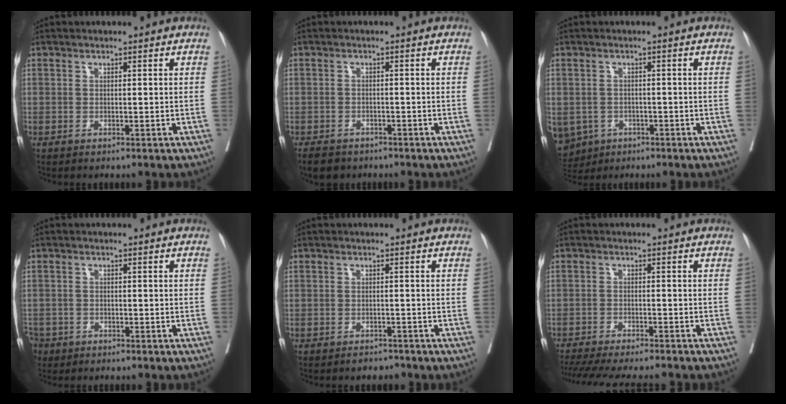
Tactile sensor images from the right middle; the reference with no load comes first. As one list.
[{"total": 4.6, "force": [-3.7, 2.5, 1.3], "torque": [-0.021, -0.002, -0.054]}, {"total": 11.3, "force": [-5.2, 9.3, 3.6], "torque": [-0.117, -0.007, -0.066]}, {"total": 5.7, "force": [-3.6, 4.2, 1.4], "torque": [-0.043, -0.001, -0.063]}, {"total": 1.7, "force": [-1.6, 0.7, 0.1], "torque": [-0.002, 0.000, -0.021]}, {"total": 16.5, "force": [-14.7, 2.4, 7.1], "torque": [-0.140, -0.029, -0.203]}]